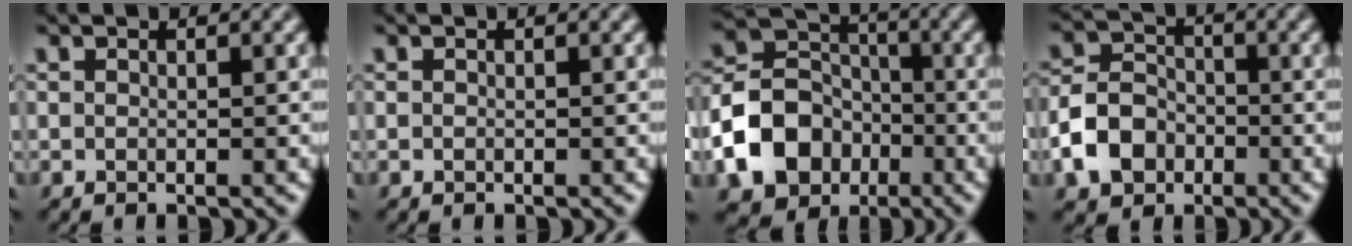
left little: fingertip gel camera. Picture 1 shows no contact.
{"total": 0.0}
{"total": 8.8, "force": [-3.4, 6.8, 4.5], "torque": [-0.082, 0.005, -0.076]}
{"total": 5.1, "force": [-2.2, 3.9, 2.5], "torque": [-0.056, 0.005, -0.051]}